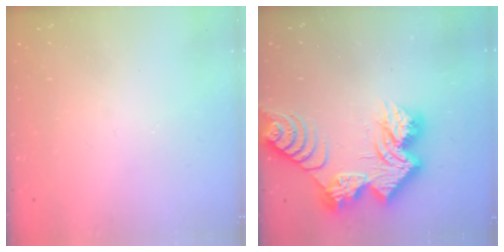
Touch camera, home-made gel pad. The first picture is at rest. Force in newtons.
{"total": 19.6, "press": 19.6, "slide": 1.4}